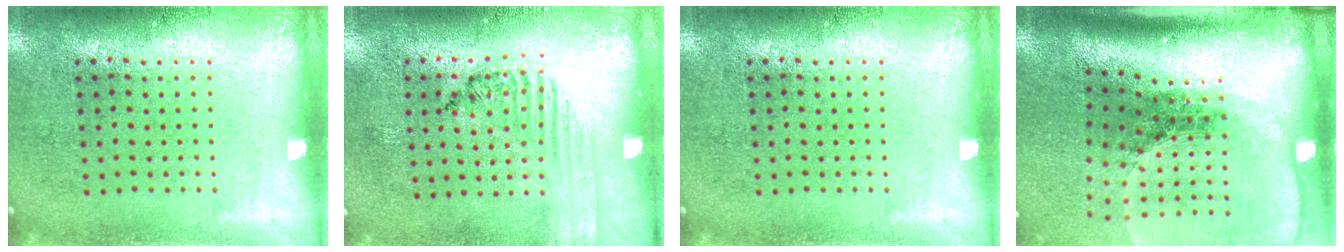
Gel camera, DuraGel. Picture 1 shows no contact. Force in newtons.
{"total": 1.6, "press": 1.2, "slide": 1.0}
{"total": 0.0}
{"total": 2.6, "press": 1.8, "slide": 1.8}